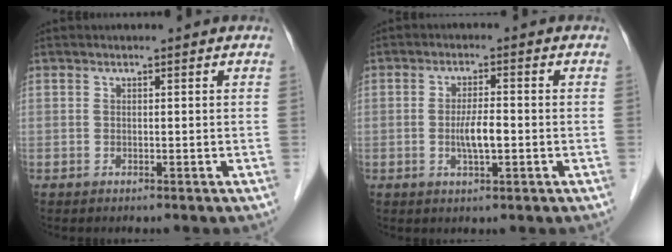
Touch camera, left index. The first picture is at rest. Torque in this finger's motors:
{"motor_torque": [1.06, 0.09, 0.31, 0.06]}